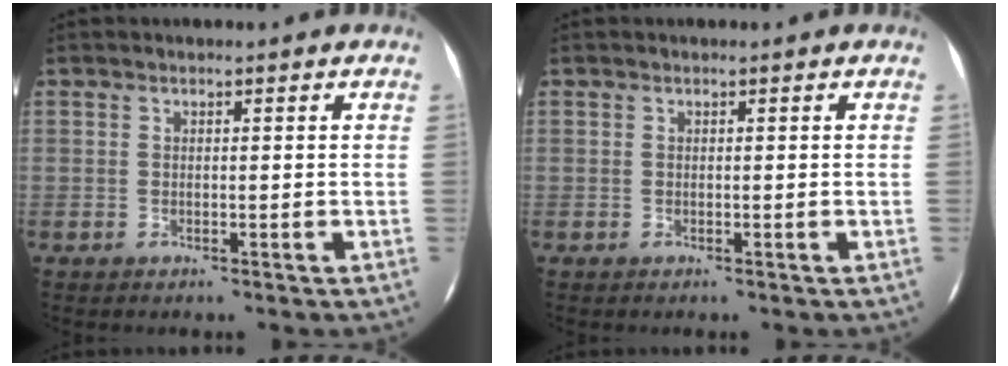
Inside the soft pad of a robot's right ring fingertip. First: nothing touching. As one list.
[{"total": 0.0}]